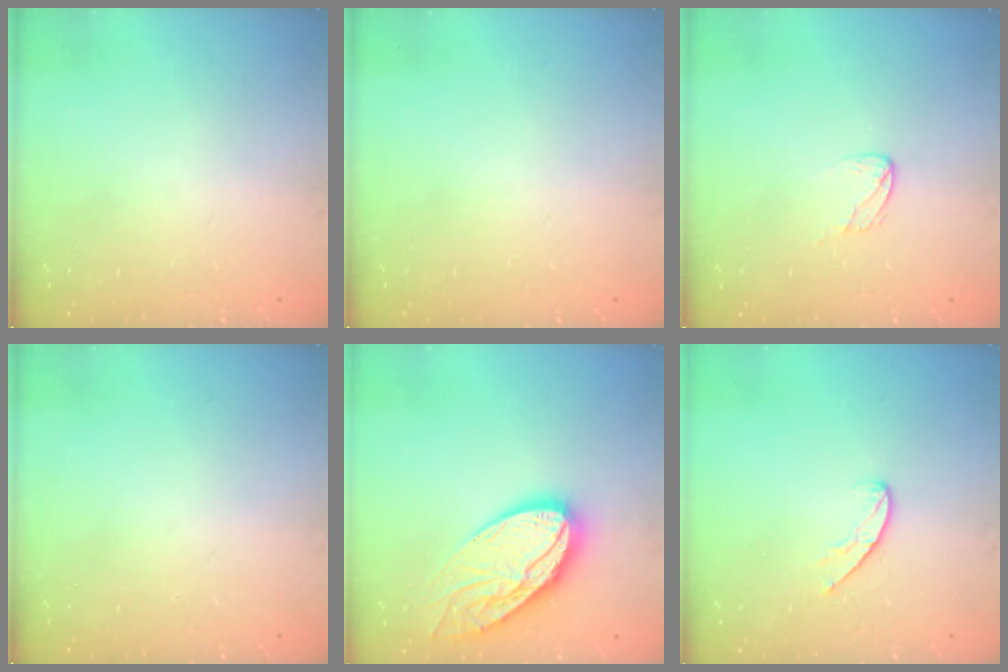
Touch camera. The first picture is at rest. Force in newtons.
{"total": 0.0}
{"total": 2.9, "press": 2.9, "slide": 0.2}
{"total": 0.0}
{"total": 20.0, "press": 19.9, "slide": 1.7}
{"total": 5.5, "press": 5.5, "slide": 0.5}